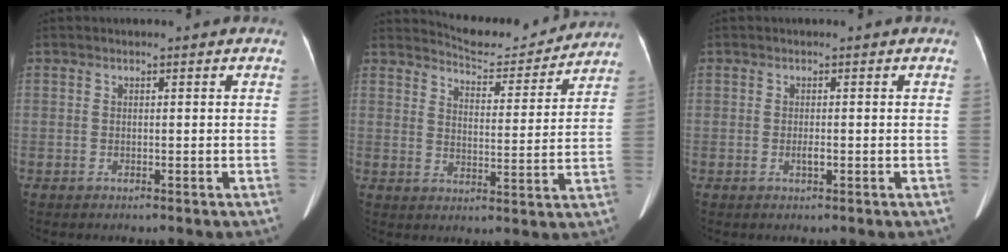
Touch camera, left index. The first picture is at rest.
{"total": 11.2, "force": [11.1, 1.5, 1.1], "torque": [-0.016, -0.011, 0.146]}
{"total": 1.1, "force": [-0.4, 0.2, 1.0], "torque": [-0.021, -0.002, -0.007]}